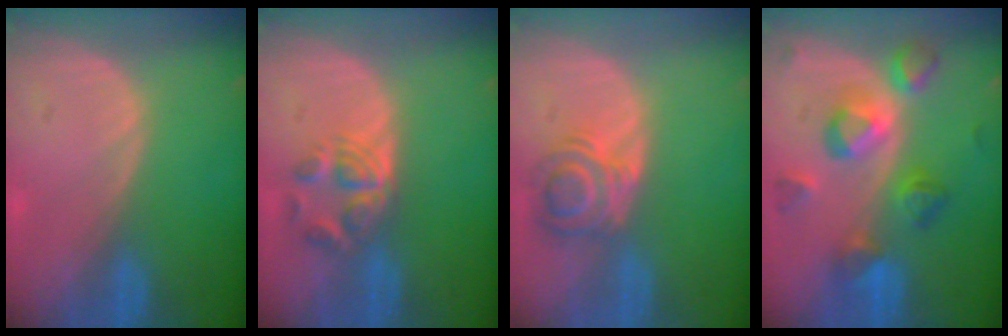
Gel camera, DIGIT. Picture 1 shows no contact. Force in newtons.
{"total": 5.9, "press": 4.8, "slide": 3.4}
{"total": 5.5, "press": 5.3, "slide": 1.4}
{"total": 8.4, "press": 8.4, "slide": 0.3}